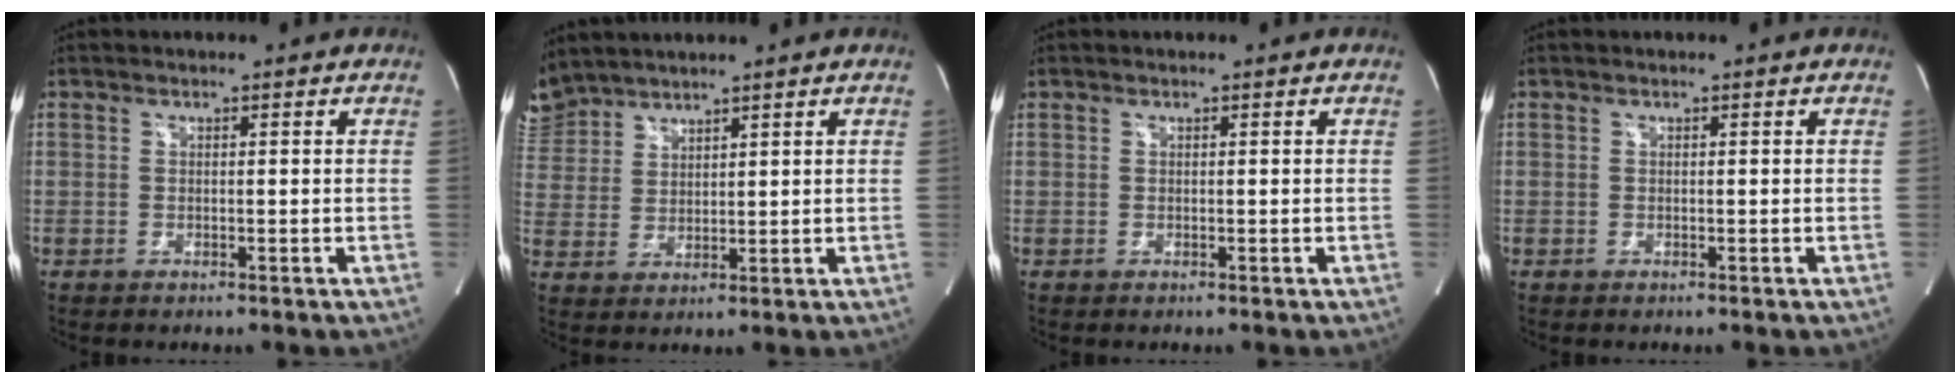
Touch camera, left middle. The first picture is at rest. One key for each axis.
{"total": 6.6, "fx": 6.2, "fy": 2.3, "fz": 0.3, "tx": -0.016, "ty": 0.016, "tz": 0.134}
{"total": 0.0}
{"total": 0.0}